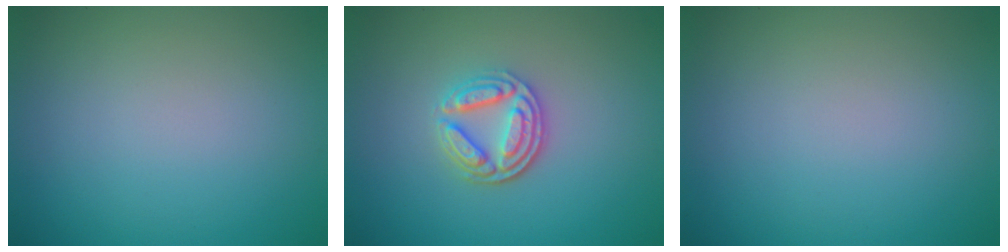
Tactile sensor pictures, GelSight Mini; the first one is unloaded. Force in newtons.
{"total": 3.7, "press": 3.2, "slide": 1.9}
{"total": 0.0}